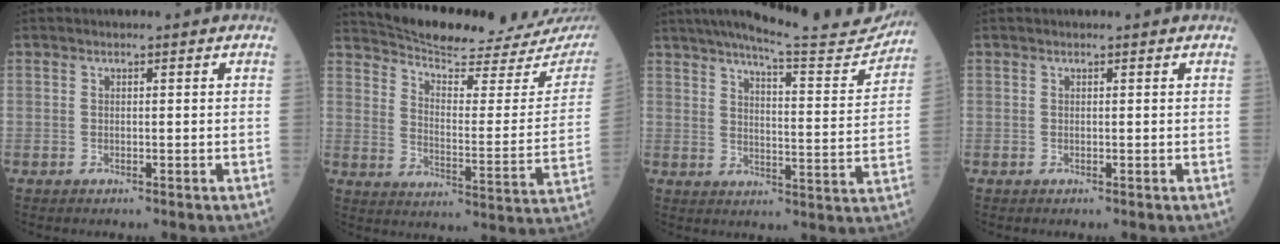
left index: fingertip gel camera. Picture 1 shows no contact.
{"total": 23.7, "force": [22.0, 2.5, 8.5], "torque": [-0.134, -0.076, 0.286]}
{"total": 18.5, "force": [17.1, 0.6, 6.8], "torque": [-0.104, -0.042, 0.225]}
{"total": 0.0}